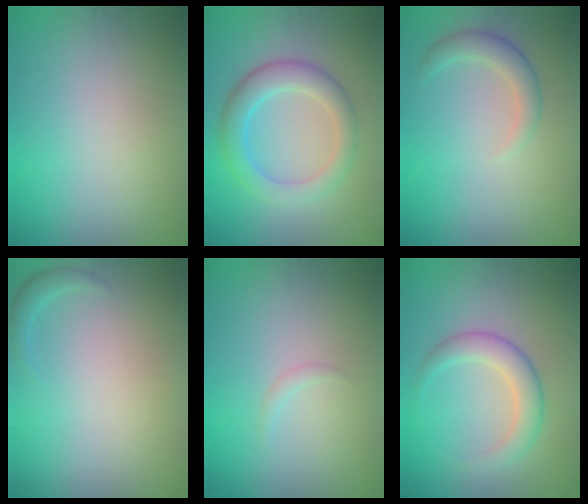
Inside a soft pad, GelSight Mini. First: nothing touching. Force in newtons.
{"total": 4.3, "press": 4.3, "slide": 0.1}
{"total": 2.2, "press": 2.2, "slide": 0.1}
{"total": 1.0, "press": 1.0, "slide": 0.1}
{"total": 0.7, "press": 0.6, "slide": 0.1}
{"total": 3.4, "press": 3.4, "slide": 0.2}